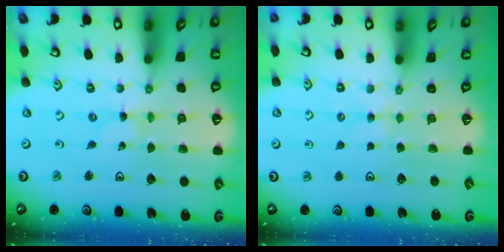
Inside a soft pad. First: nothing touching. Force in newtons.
{"total": 3.0, "press": 3.0, "slide": 0.5}